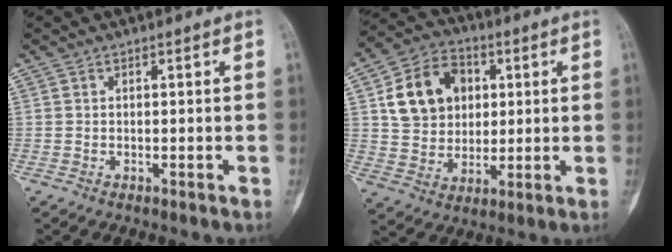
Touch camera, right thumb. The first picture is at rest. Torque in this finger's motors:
{"motor_torque": [0.20, 2.02, 0.43, -0.32, 0.14]}